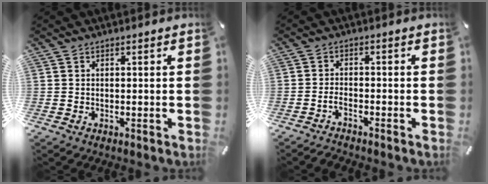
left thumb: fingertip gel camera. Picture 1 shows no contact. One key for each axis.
{"total": 2.4, "fx": -1.9, "fy": 0.7, "fz": 1.3, "tx": -0.021, "ty": 0.010, "tz": -0.036}